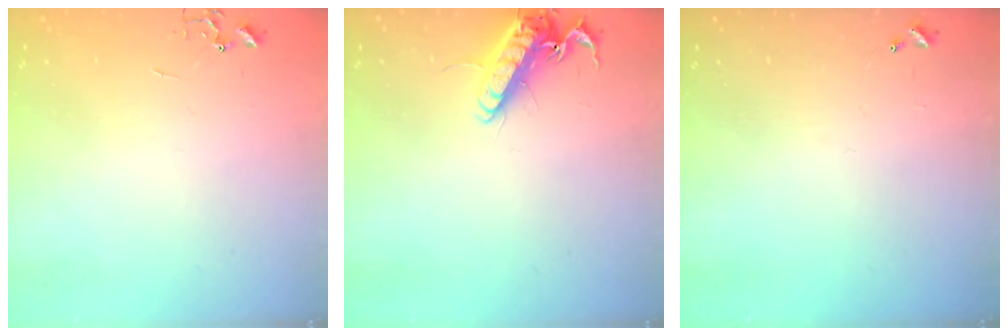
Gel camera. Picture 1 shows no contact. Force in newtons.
{"total": 12.8, "press": 12.6, "slide": 2.4}
{"total": 0.0}